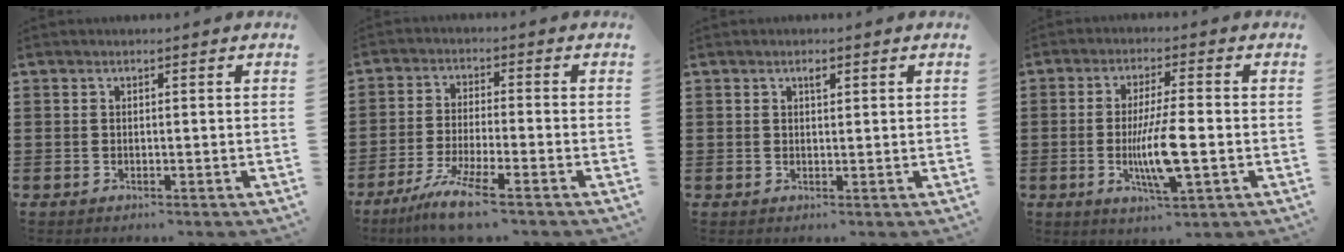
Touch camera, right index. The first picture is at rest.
{"total": 7.3, "force": [-5.3, 0.1, 5.0], "torque": [-0.112, -0.019, -0.101]}
{"total": 1.1, "force": [0.6, 0.4, 0.8], "torque": [-0.017, 0.004, 0.010]}
{"total": 8.8, "force": [-1.8, 1.6, 8.5], "torque": [-0.167, -0.015, -0.035]}